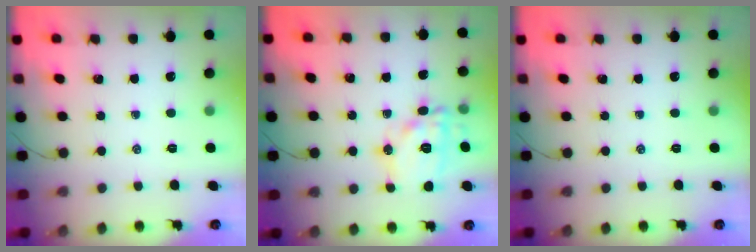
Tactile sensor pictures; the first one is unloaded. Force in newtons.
{"total": 14.4, "press": 14.4, "slide": 0.5}
{"total": 0.0}